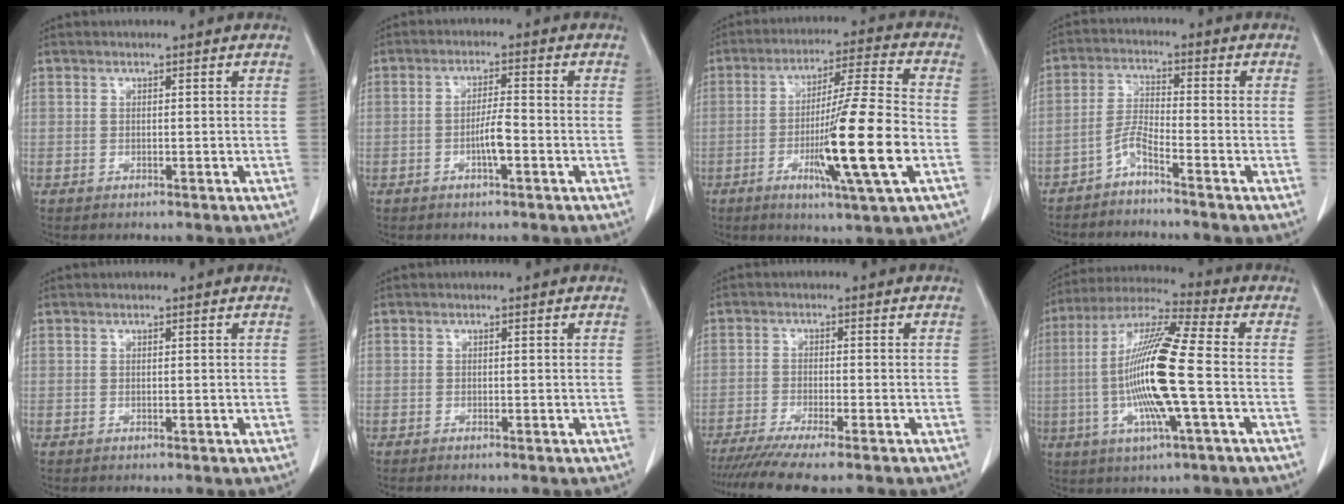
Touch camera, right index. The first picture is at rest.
{"total": 3.9, "force": [-1.3, 0.4, 3.7], "torque": [-0.069, 0.001, -0.024]}
{"total": 16.0, "force": [-4.2, -0.5, 15.4], "torque": [-0.266, -0.016, -0.075]}
{"total": 3.8, "force": [-3.1, -0.3, 2.1], "torque": [-0.047, -0.004, -0.066]}
{"total": 0.0}
{"total": 0.8, "force": [-0.6, 0.0, 0.5], "torque": [-0.012, -0.002, -0.009]}
{"total": 10.6, "force": [-8.9, -0.1, 5.8], "torque": [-0.076, -0.021, -0.137]}
{"total": 16.3, "force": [-2.3, 0.5, 16.2], "torque": [-0.325, -0.003, -0.052]}